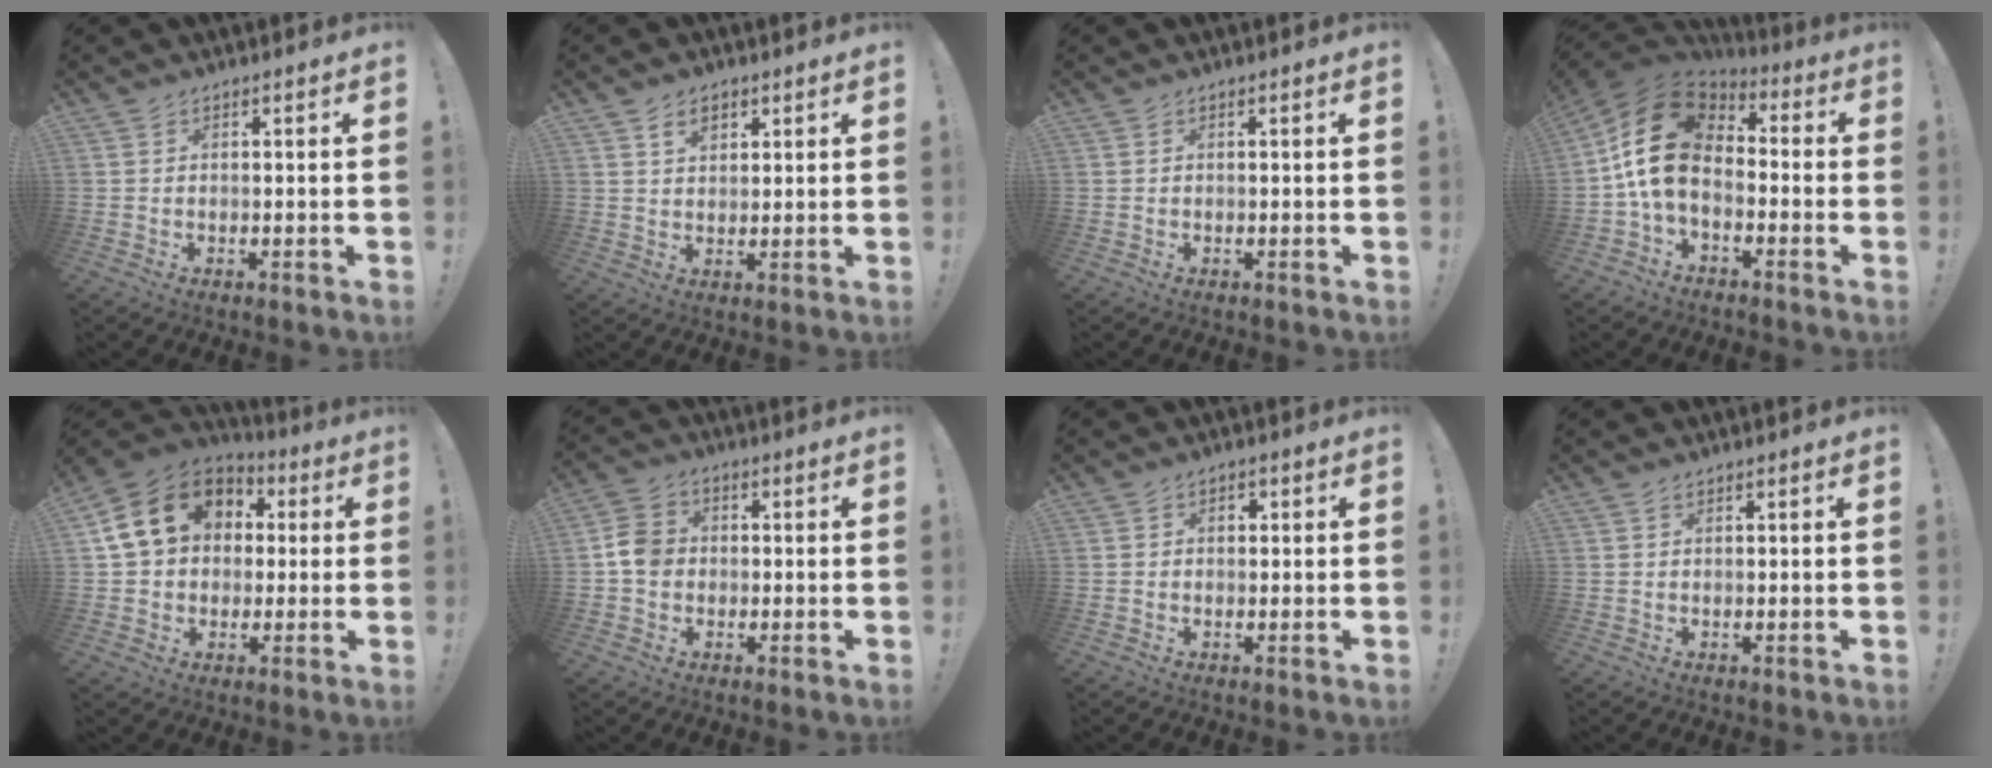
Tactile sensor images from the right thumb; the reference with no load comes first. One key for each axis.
{"total": 4.7, "fx": 2.5, "fy": 3.2, "fz": 2.4, "tx": -0.028, "ty": -0.007, "tz": 0.042}
{"total": 0.0}
{"total": 16.9, "fx": 0.5, "fy": 10.9, "fz": 12.9, "tx": -0.238, "ty": 0.014, "tz": 0.014}
{"total": 16.1, "fx": 4.7, "fy": 12.9, "fz": 8.5, "tx": -0.135, "ty": 0.001, "tz": 0.097}
{"total": 7.2, "fx": -0.5, "fy": 6.2, "fz": 3.5, "tx": -0.051, "ty": 0.017, "tz": -0.007}
{"total": 1.5, "fx": 0.2, "fy": 1.2, "fz": 0.9, "tx": -0.004, "ty": 0.001, "tz": -0.002}
{"total": 0.6, "fx": 0.4, "fy": 0.4, "fz": 0.2, "tx": 0.001, "ty": -0.002, "tz": 0.006}